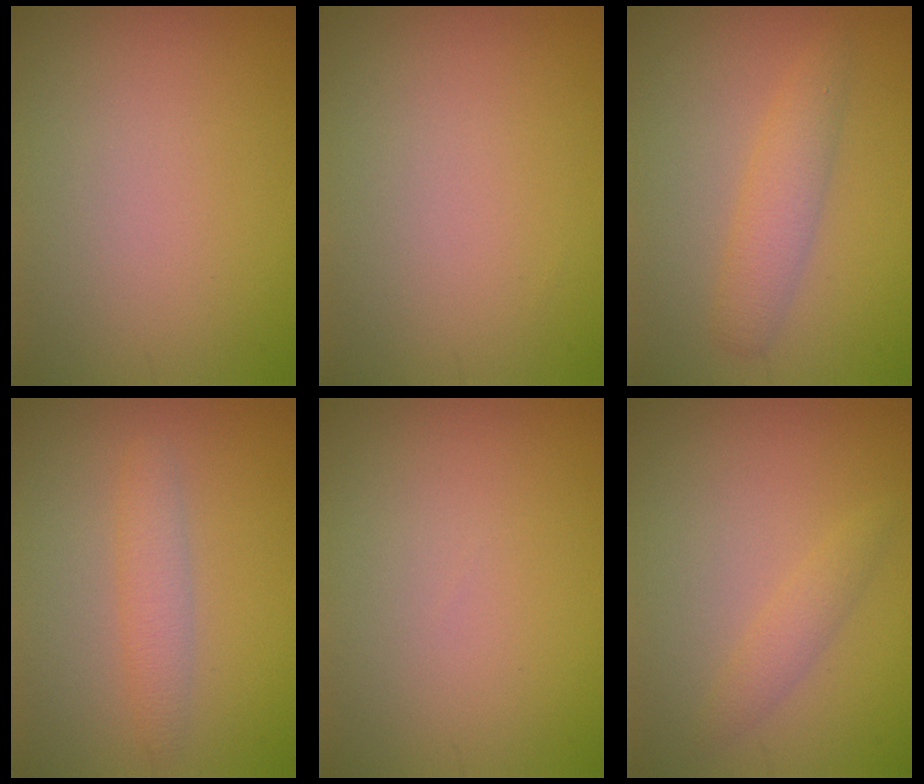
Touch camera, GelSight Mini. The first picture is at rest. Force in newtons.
{"total": 0.0}
{"total": 2.8, "press": 2.8, "slide": 0.1}
{"total": 2.1, "press": 2.1, "slide": 0.1}
{"total": 0.0}
{"total": 1.5, "press": 1.5, "slide": 0.1}